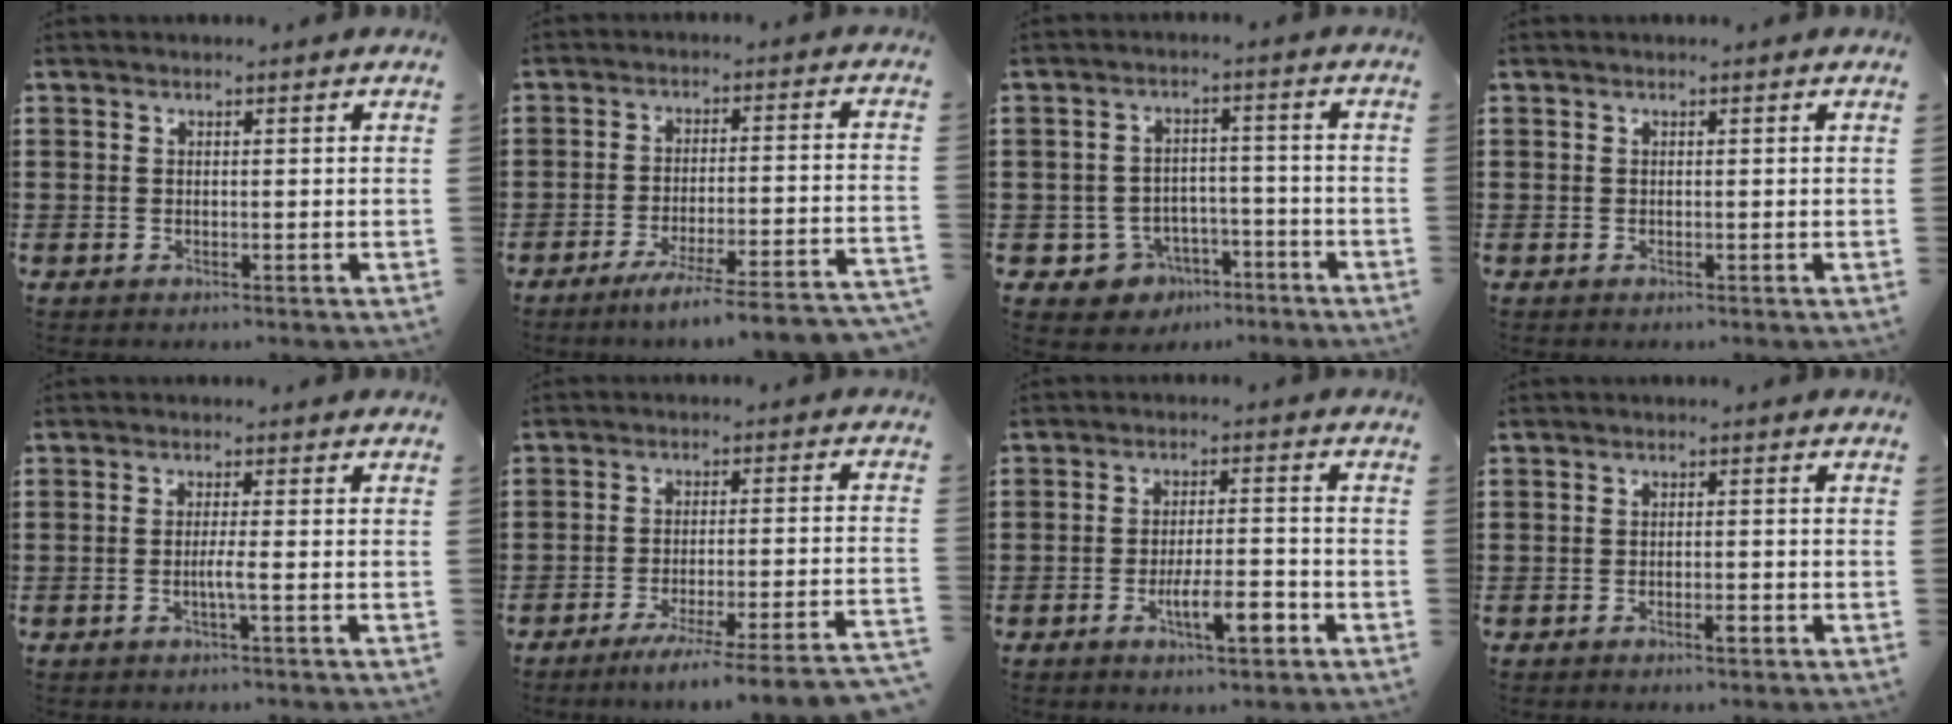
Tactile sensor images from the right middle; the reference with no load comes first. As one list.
[{"total": 6.2, "force": [-5.3, -0.9, 3.1], "torque": [-0.046, -0.017, -0.101]}, {"total": 4.4, "force": [-3.3, 2.8, 0.7], "torque": [-0.030, 0.011, -0.067]}, {"total": 0.0}, {"total": 2.2, "force": [-0.8, -0.1, 2.1], "torque": [-0.037, -0.001, -0.018]}, {"total": 6.0, "force": [-5.0, -0.9, 3.2], "torque": [-0.047, -0.023, -0.096]}, {"total": 6.6, "force": [-3.1, 1.8, 5.5], "torque": [-0.093, 0.003, -0.055]}, {"total": 1.6, "force": [-1.0, 0.4, 1.1], "torque": [-0.022, -0.003, -0.017]}]